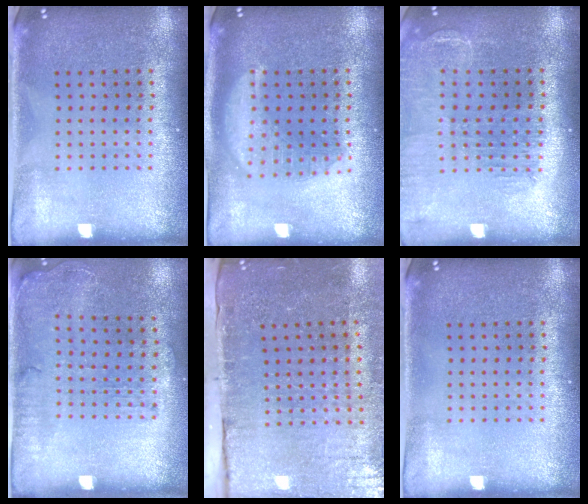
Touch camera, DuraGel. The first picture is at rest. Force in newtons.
{"total": 3.1, "press": 3.0, "slide": 0.4}
{"total": 1.5, "press": 1.4, "slide": 0.3}
{"total": 1.6, "press": 1.4, "slide": 0.8}
{"total": 4.4, "press": 3.8, "slide": 2.2}
{"total": 0.0}